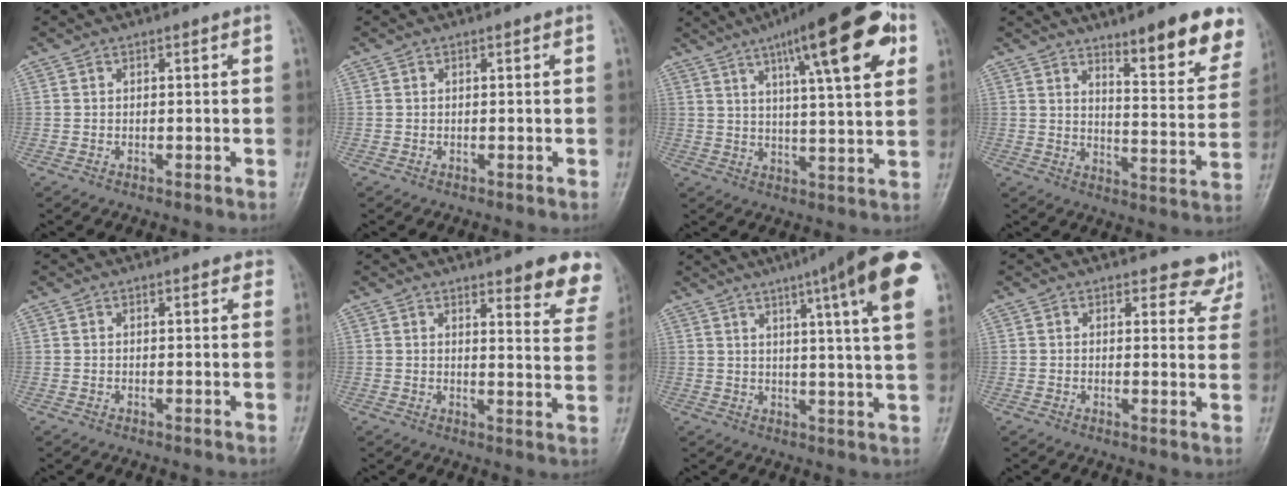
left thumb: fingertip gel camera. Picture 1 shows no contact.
{"total": 0.0}
{"total": 20.6, "force": [9.5, 5.0, 17.6], "torque": [-0.234, -0.008, 0.135]}
{"total": 13.9, "force": [9.5, 3.5, 9.6], "torque": [-0.084, -0.061, 0.133]}
{"total": 1.1, "force": [0.7, 0.5, 0.6], "torque": [-0.005, -0.002, 0.005]}
{"total": 10.1, "force": [8.0, 2.7, 5.5], "torque": [-0.028, -0.045, 0.078]}
{"total": 19.2, "force": [9.5, 2.1, 16.6], "torque": [-0.219, -0.019, 0.112]}
{"total": 5.2, "force": [4.7, 2.2, 0.6], "torque": [0.026, -0.031, 0.039]}